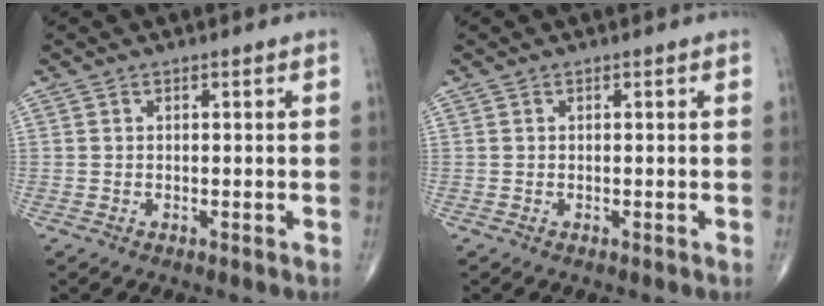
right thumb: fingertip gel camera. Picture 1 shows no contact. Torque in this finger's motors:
{"motor_torque": [-0.26, 0.26, -0.12, -0.12, 0.00]}